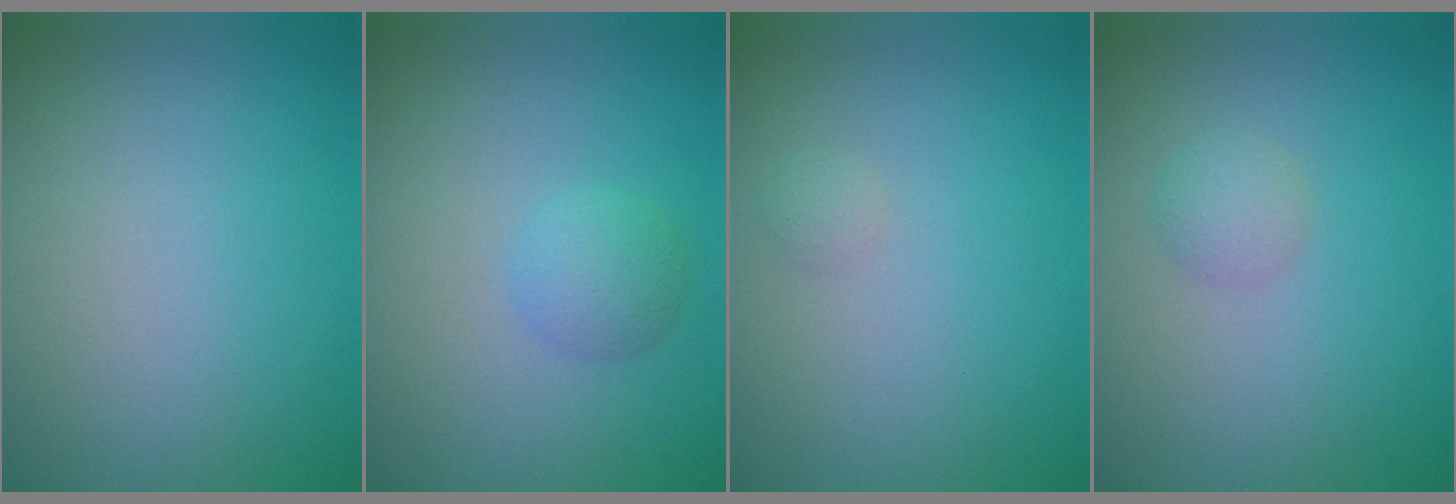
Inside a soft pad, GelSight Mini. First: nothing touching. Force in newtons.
{"total": 1.9, "press": 1.9, "slide": 0.1}
{"total": 0.6, "press": 0.6, "slide": 0.0}
{"total": 1.4, "press": 1.4, "slide": 0.1}